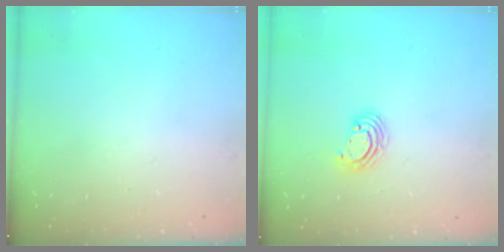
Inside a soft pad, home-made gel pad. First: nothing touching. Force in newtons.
{"total": 3.6, "press": 3.6, "slide": 0.3}